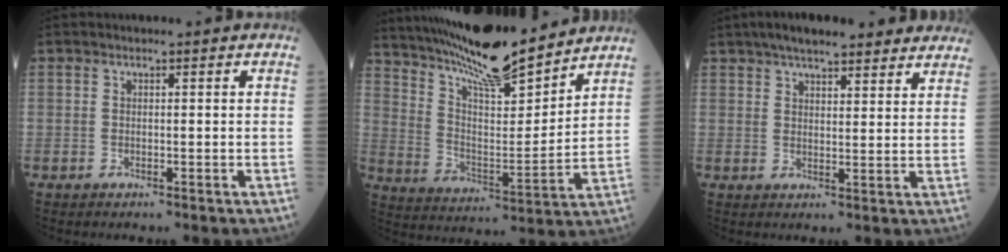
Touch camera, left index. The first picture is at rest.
{"total": 17.0, "force": [15.0, 1.6, 7.7], "torque": [-0.141, -0.004, 0.260]}
{"total": 13.6, "force": [11.3, 3.0, 6.9], "torque": [-0.086, 0.030, 0.148]}